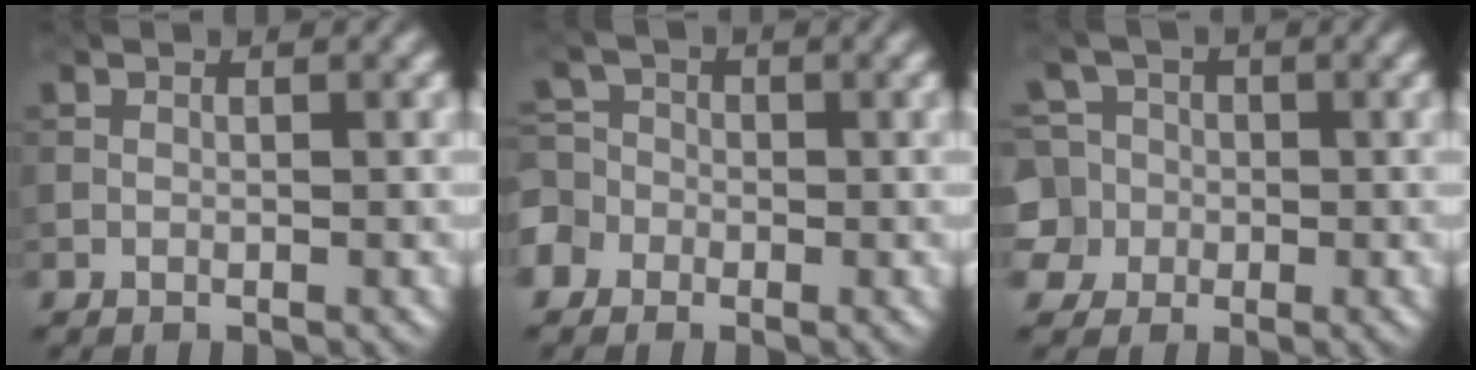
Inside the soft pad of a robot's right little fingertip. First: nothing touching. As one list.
[{"total": 5.0, "force": [-2.7, 4.1, 0.8], "torque": [-0.014, 0.009, -0.072]}, {"total": 6.4, "force": [-1.0, 6.1, 1.5], "torque": [-0.040, 0.029, -0.056]}]